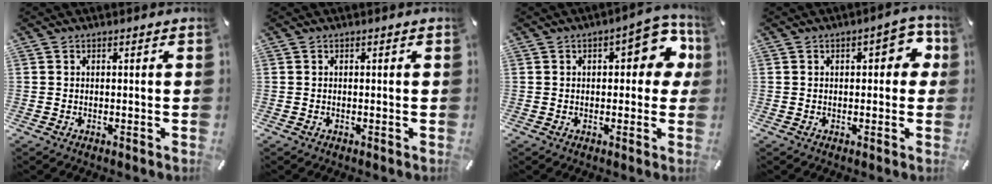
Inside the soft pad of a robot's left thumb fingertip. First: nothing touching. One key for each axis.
{"total": 0.0}
{"total": 10.3, "fx": 2.6, "fy": 5.0, "fz": 8.6, "tx": -0.098, "ty": -0.010, "tz": 0.036}
{"total": 6.4, "fx": 1.3, "fy": 3.2, "fz": 5.4, "tx": -0.066, "ty": 0.000, "tz": 0.013}